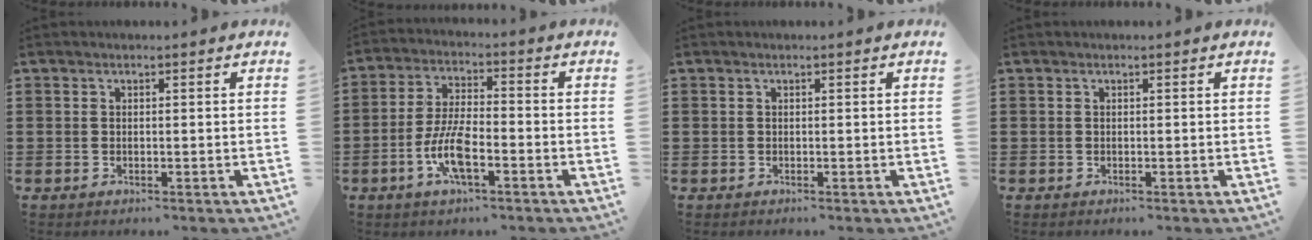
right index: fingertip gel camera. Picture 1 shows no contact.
{"total": 7.7, "force": [-3.0, 2.4, 6.6], "torque": [-0.148, -0.008, -0.060]}
{"total": 0.0}
{"total": 0.0}